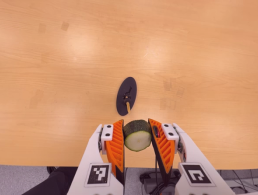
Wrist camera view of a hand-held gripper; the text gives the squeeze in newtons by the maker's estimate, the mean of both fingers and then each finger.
{"total": 10.6, "left": 9.7, "right": 11.4}